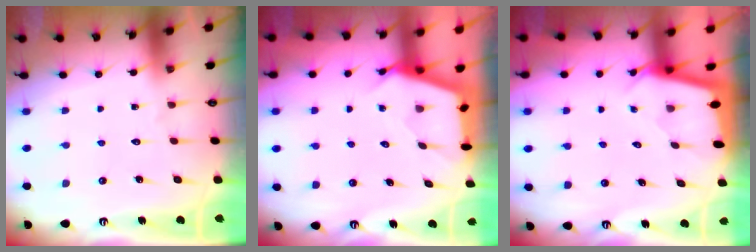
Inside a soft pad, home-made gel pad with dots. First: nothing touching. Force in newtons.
{"total": 2.6, "press": 2.6, "slide": 0.3}
{"total": 2.0, "press": 2.0, "slide": 0.1}